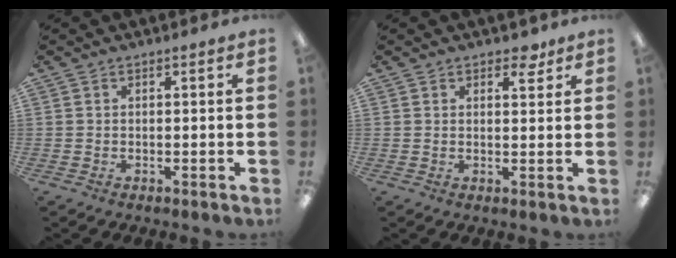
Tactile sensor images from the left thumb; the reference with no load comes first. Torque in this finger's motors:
{"motor_torque": [-0.14, -0.08, -0.27, 0.35, 0.00]}